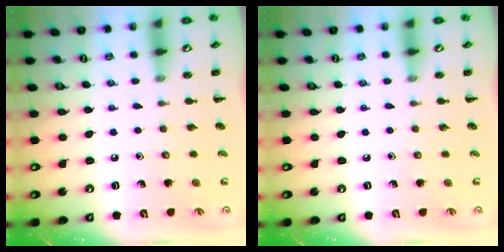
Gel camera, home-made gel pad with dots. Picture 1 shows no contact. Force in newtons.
{"total": 0.0}